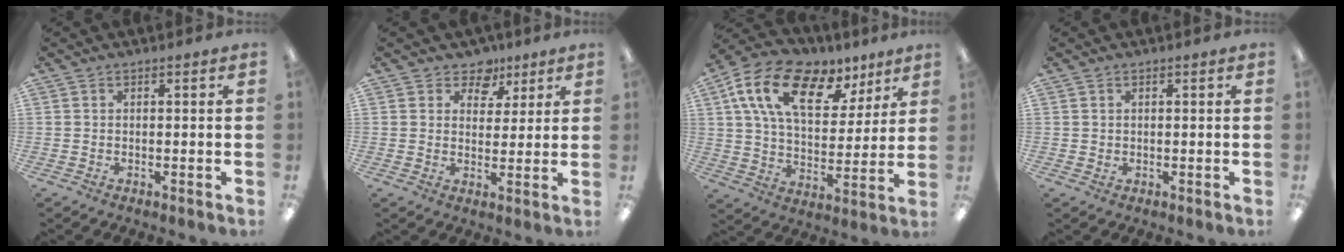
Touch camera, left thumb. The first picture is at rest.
{"total": 6.6, "force": [4.5, 4.6, 1.5], "torque": [-0.019, -0.023, 0.079]}
{"total": 19.6, "force": [10.4, 10.5, 12.9], "torque": [-0.234, -0.034, 0.185]}
{"total": 0.7, "force": [0.4, 0.6, 0.0], "torque": [0.000, 0.003, 0.006]}